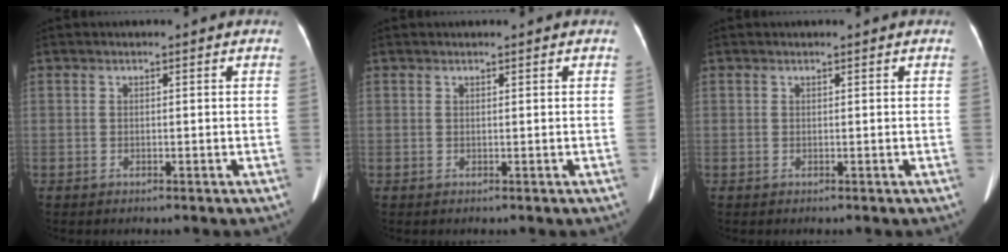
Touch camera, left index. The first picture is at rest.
{"total": 1.2, "force": [1.1, 0.0, 0.6], "torque": [-0.009, 0.007, 0.015]}
{"total": 1.0, "force": [0.9, 0.0, 0.4], "torque": [-0.009, 0.005, 0.012]}